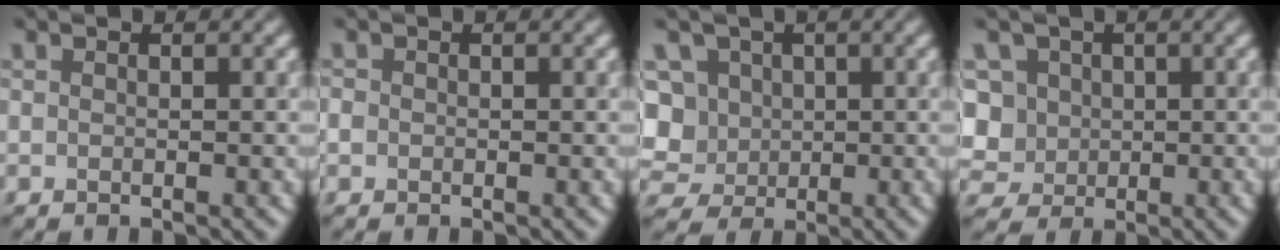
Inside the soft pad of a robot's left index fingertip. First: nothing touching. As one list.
[{"total": 0.9, "force": [-0.2, 0.8, 0.2], "torque": [-0.002, -0.003, -0.006]}, {"total": 10.3, "force": [1.4, 9.2, 4.4], "torque": [-0.101, 0.028, -0.006]}, {"total": 8.1, "force": [0.8, 7.2, 3.5], "torque": [-0.079, 0.030, -0.015]}]